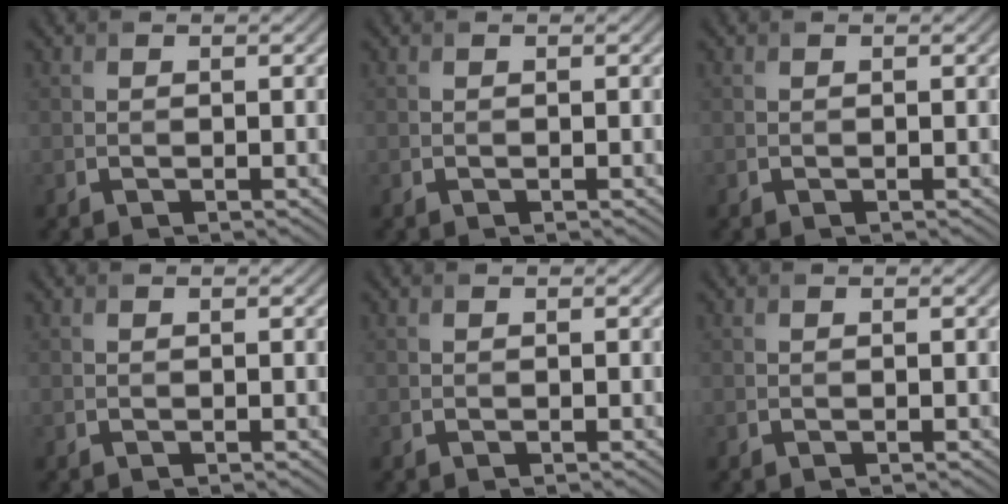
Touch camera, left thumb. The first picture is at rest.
{"total": 0.0}
{"total": 0.0}
{"total": 0.0}
{"total": 0.0}
{"total": 0.0}